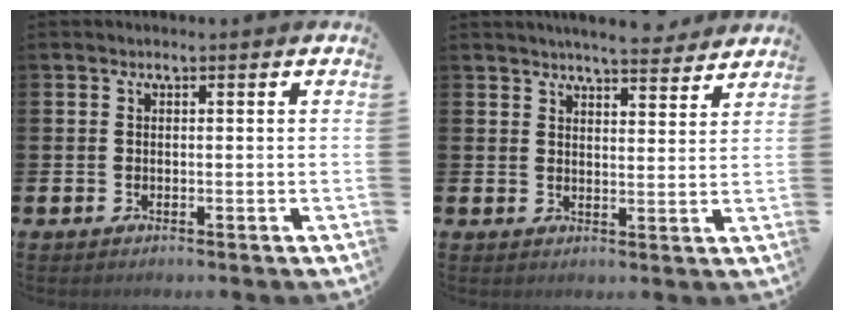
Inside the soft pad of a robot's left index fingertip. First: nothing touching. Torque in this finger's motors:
{"motor_torque": [1.04, -1.10, 0.84, 0.17]}